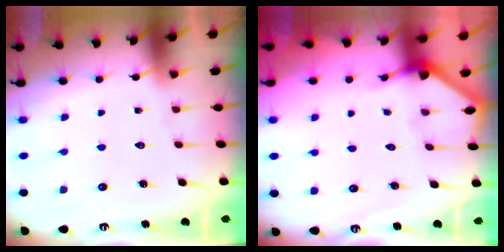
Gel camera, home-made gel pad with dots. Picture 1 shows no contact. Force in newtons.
{"total": 2.2, "press": 2.2, "slide": 0.1}